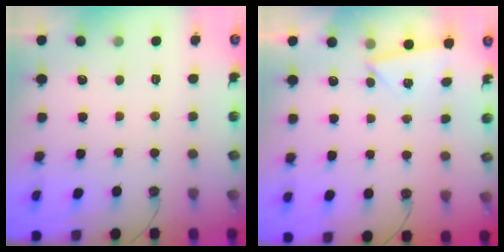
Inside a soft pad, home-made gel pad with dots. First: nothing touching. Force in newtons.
{"total": 2.2, "press": 2.2, "slide": 0.2}